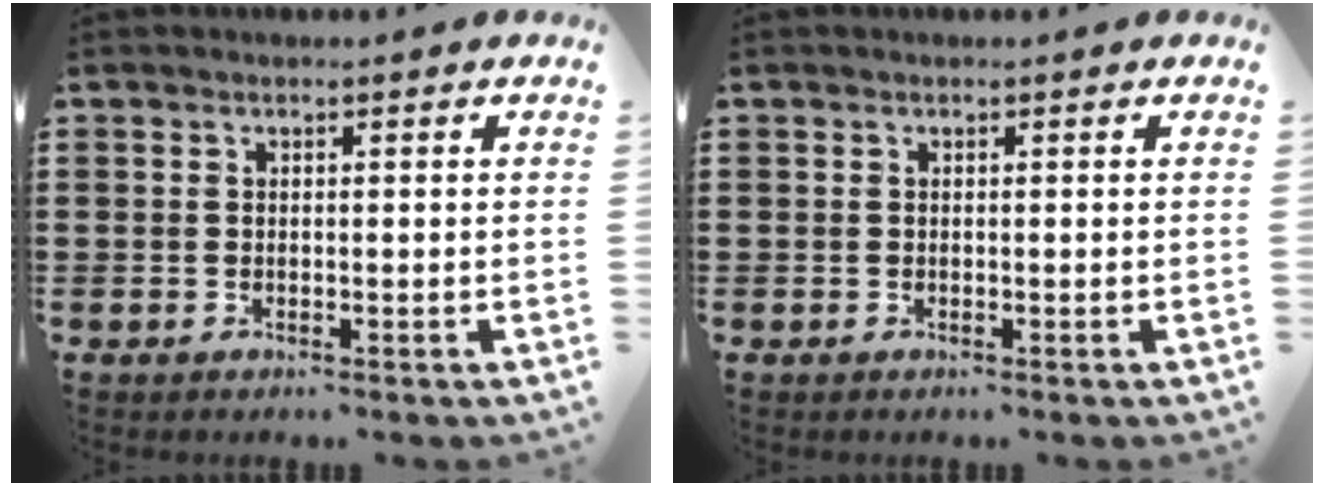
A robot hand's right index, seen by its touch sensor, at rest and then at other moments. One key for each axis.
{"total": 0.0}